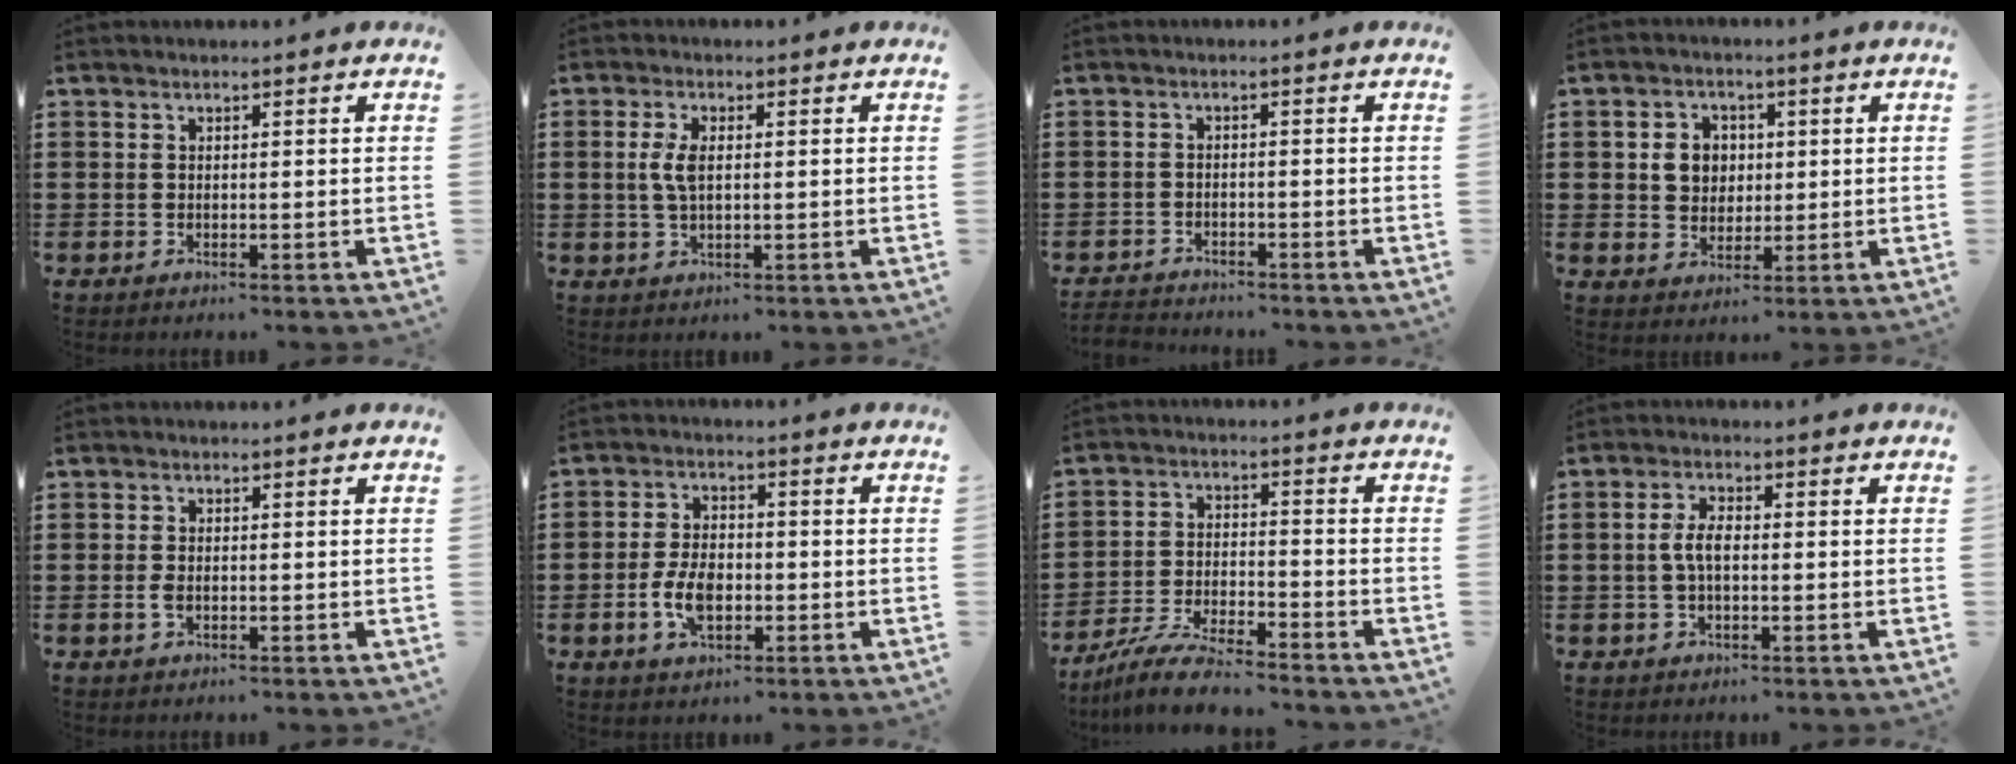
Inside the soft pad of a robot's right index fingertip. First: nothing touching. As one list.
[{"total": 4.1, "force": [0.5, 1.7, 3.7], "torque": [-0.090, 0.000, 0.002]}, {"total": 1.8, "force": [-1.8, 0.2, -0.1], "torque": [-0.004, 0.001, -0.040]}, {"total": 4.8, "force": [0.7, 4.3, 2.0], "torque": [-0.048, 0.012, 0.008]}, {"total": 1.4, "force": [-0.4, 0.8, 1.1], "torque": [-0.030, -0.003, -0.009]}, {"total": 5.5, "force": [-1.2, 3.4, 4.1], "torque": [-0.096, 0.003, -0.027]}, {"total": 6.8, "force": [-6.4, 0.3, 2.2], "torque": [-0.052, 0.002, -0.124]}, {"total": 3.8, "force": [-0.3, 1.7, 3.4], "torque": [-0.079, -0.001, -0.011]}]